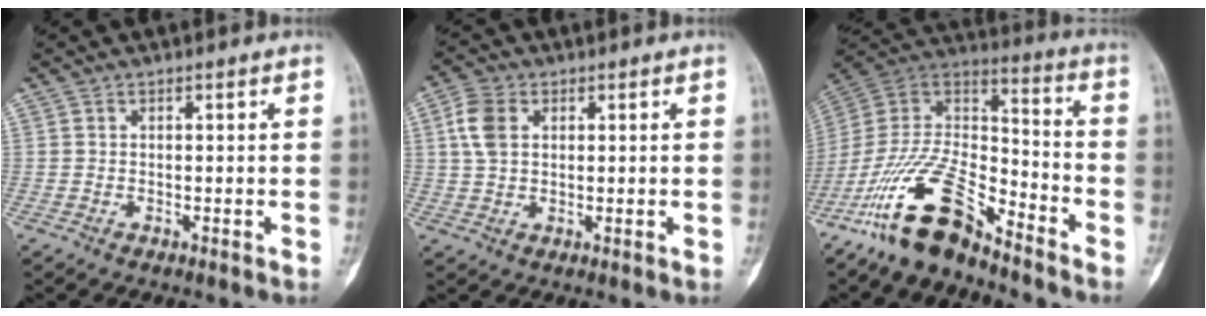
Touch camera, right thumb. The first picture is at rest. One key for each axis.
{"total": 5.8, "fx": 1.6, "fy": 3.9, "fz": 4.1, "tx": -0.085, "ty": 0.007, "tz": 0.030}
{"total": 17.1, "fx": -12.3, "fy": 6.2, "fz": 10.1, "tx": -0.176, "ty": 0.089, "tz": -0.237}